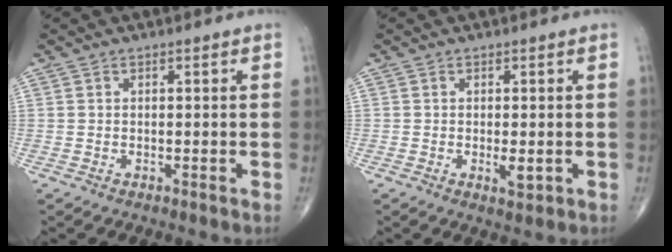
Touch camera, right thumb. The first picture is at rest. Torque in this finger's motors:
{"motor_torque": [2.69, 1.98, 1.52, -1.25, 0.53]}